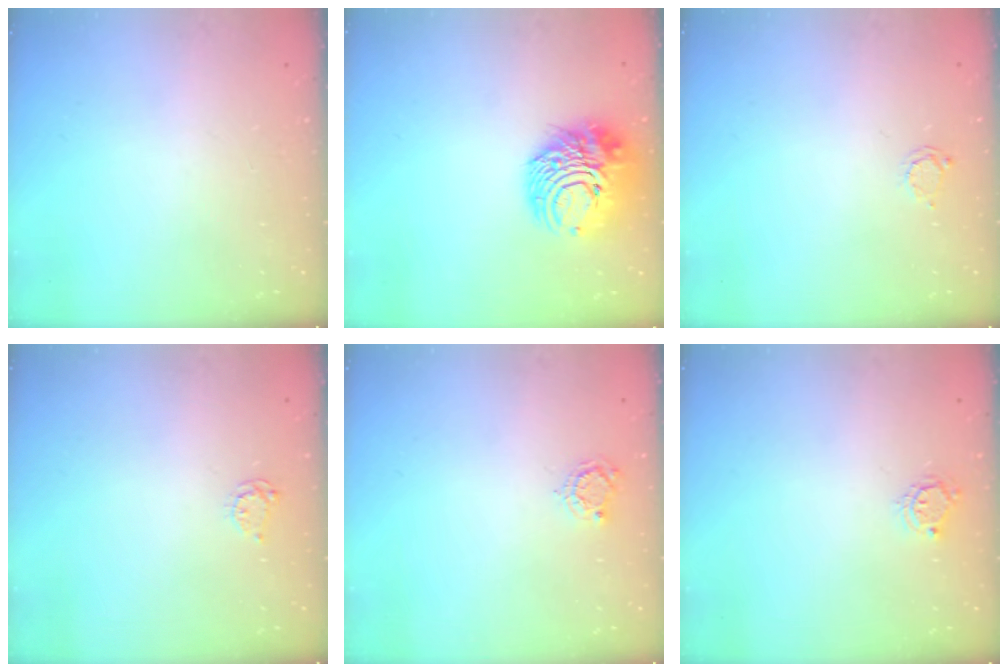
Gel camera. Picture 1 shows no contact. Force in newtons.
{"total": 12.6, "press": 12.5, "slide": 1.5}
{"total": 2.8, "press": 2.8, "slide": 0.3}
{"total": 3.5, "press": 3.5, "slide": 0.5}
{"total": 4.6, "press": 4.5, "slide": 0.5}
{"total": 5.1, "press": 5.1, "slide": 0.5}